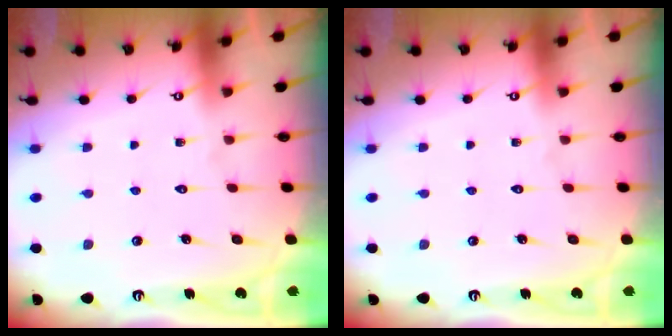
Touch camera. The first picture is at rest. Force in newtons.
{"total": 0.0}